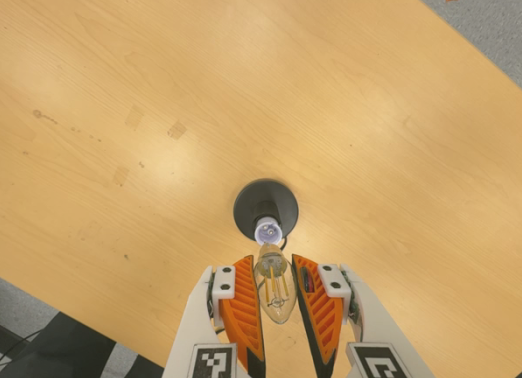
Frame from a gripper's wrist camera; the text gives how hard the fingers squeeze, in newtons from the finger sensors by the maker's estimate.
{"total": 9.7, "left": 8.8, "right": 10.7}